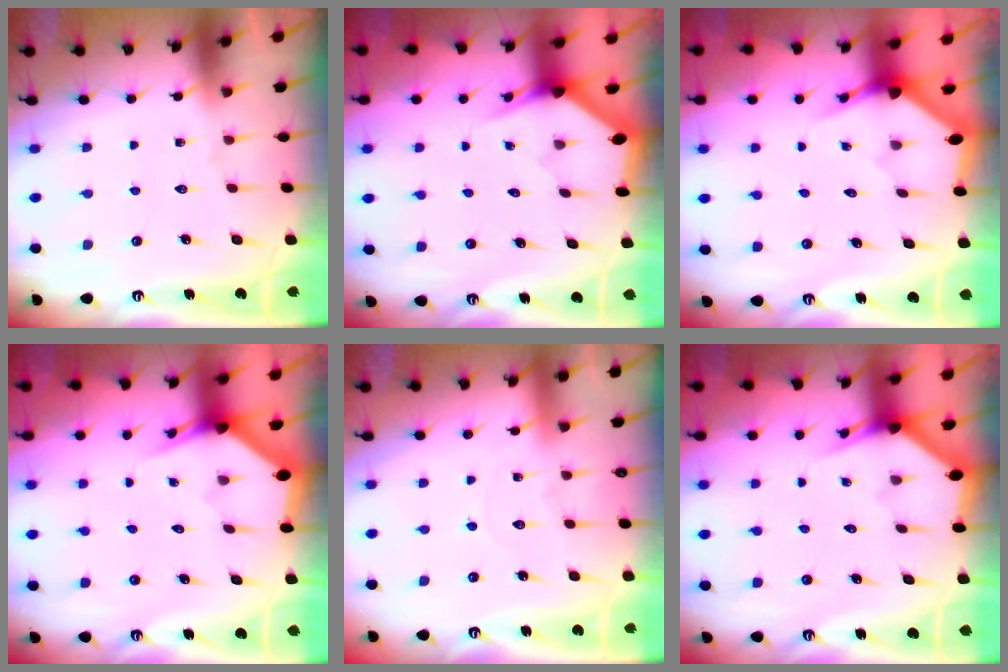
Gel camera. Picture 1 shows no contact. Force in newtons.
{"total": 2.9, "press": 2.9, "slide": 0.1}
{"total": 3.5, "press": 3.5, "slide": 0.1}
{"total": 3.0, "press": 3.0, "slide": 0.0}
{"total": 4.1, "press": 4.0, "slide": 0.3}
{"total": 2.8, "press": 2.8, "slide": 0.1}